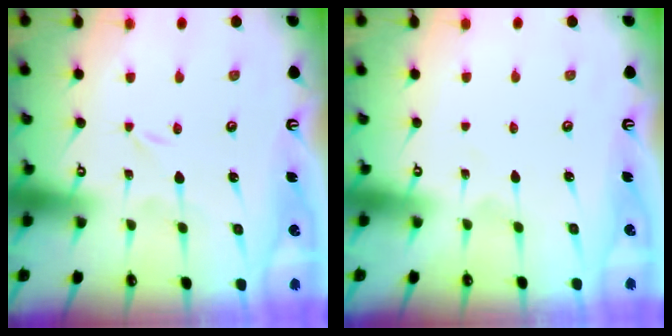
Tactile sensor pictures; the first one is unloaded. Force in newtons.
{"total": 1.3, "press": 1.3, "slide": 0.2}